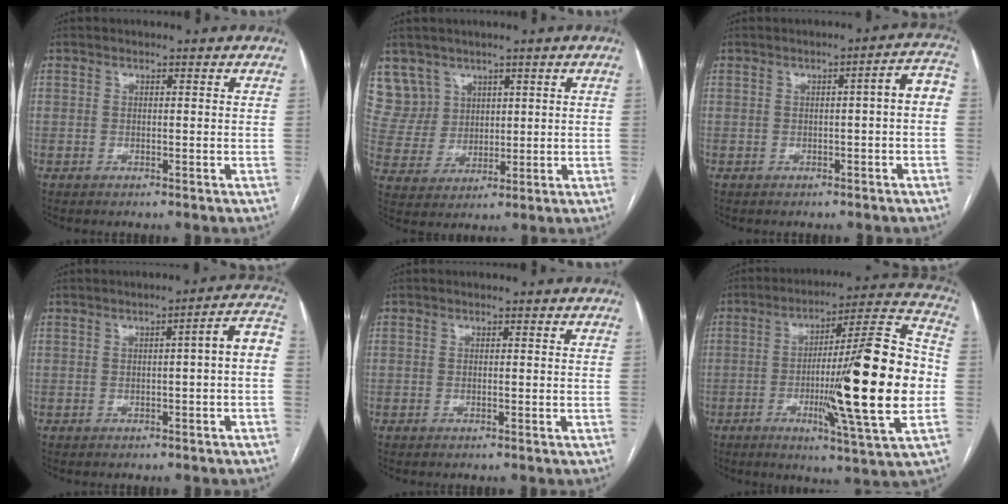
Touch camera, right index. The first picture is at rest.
{"total": 7.2, "force": [4.6, 5.5, -0.2], "torque": [0.003, 0.017, 0.106]}
{"total": 4.3, "force": [-0.3, 0.4, 4.3], "torque": [-0.046, 0.015, -0.007]}
{"total": 5.0, "force": [-0.6, 0.3, 5.0], "torque": [-0.056, 0.019, -0.009]}
{"total": 0.0}
{"total": 22.3, "force": [-3.1, 0.3, 22.1], "torque": [-0.313, 0.001, -0.054]}